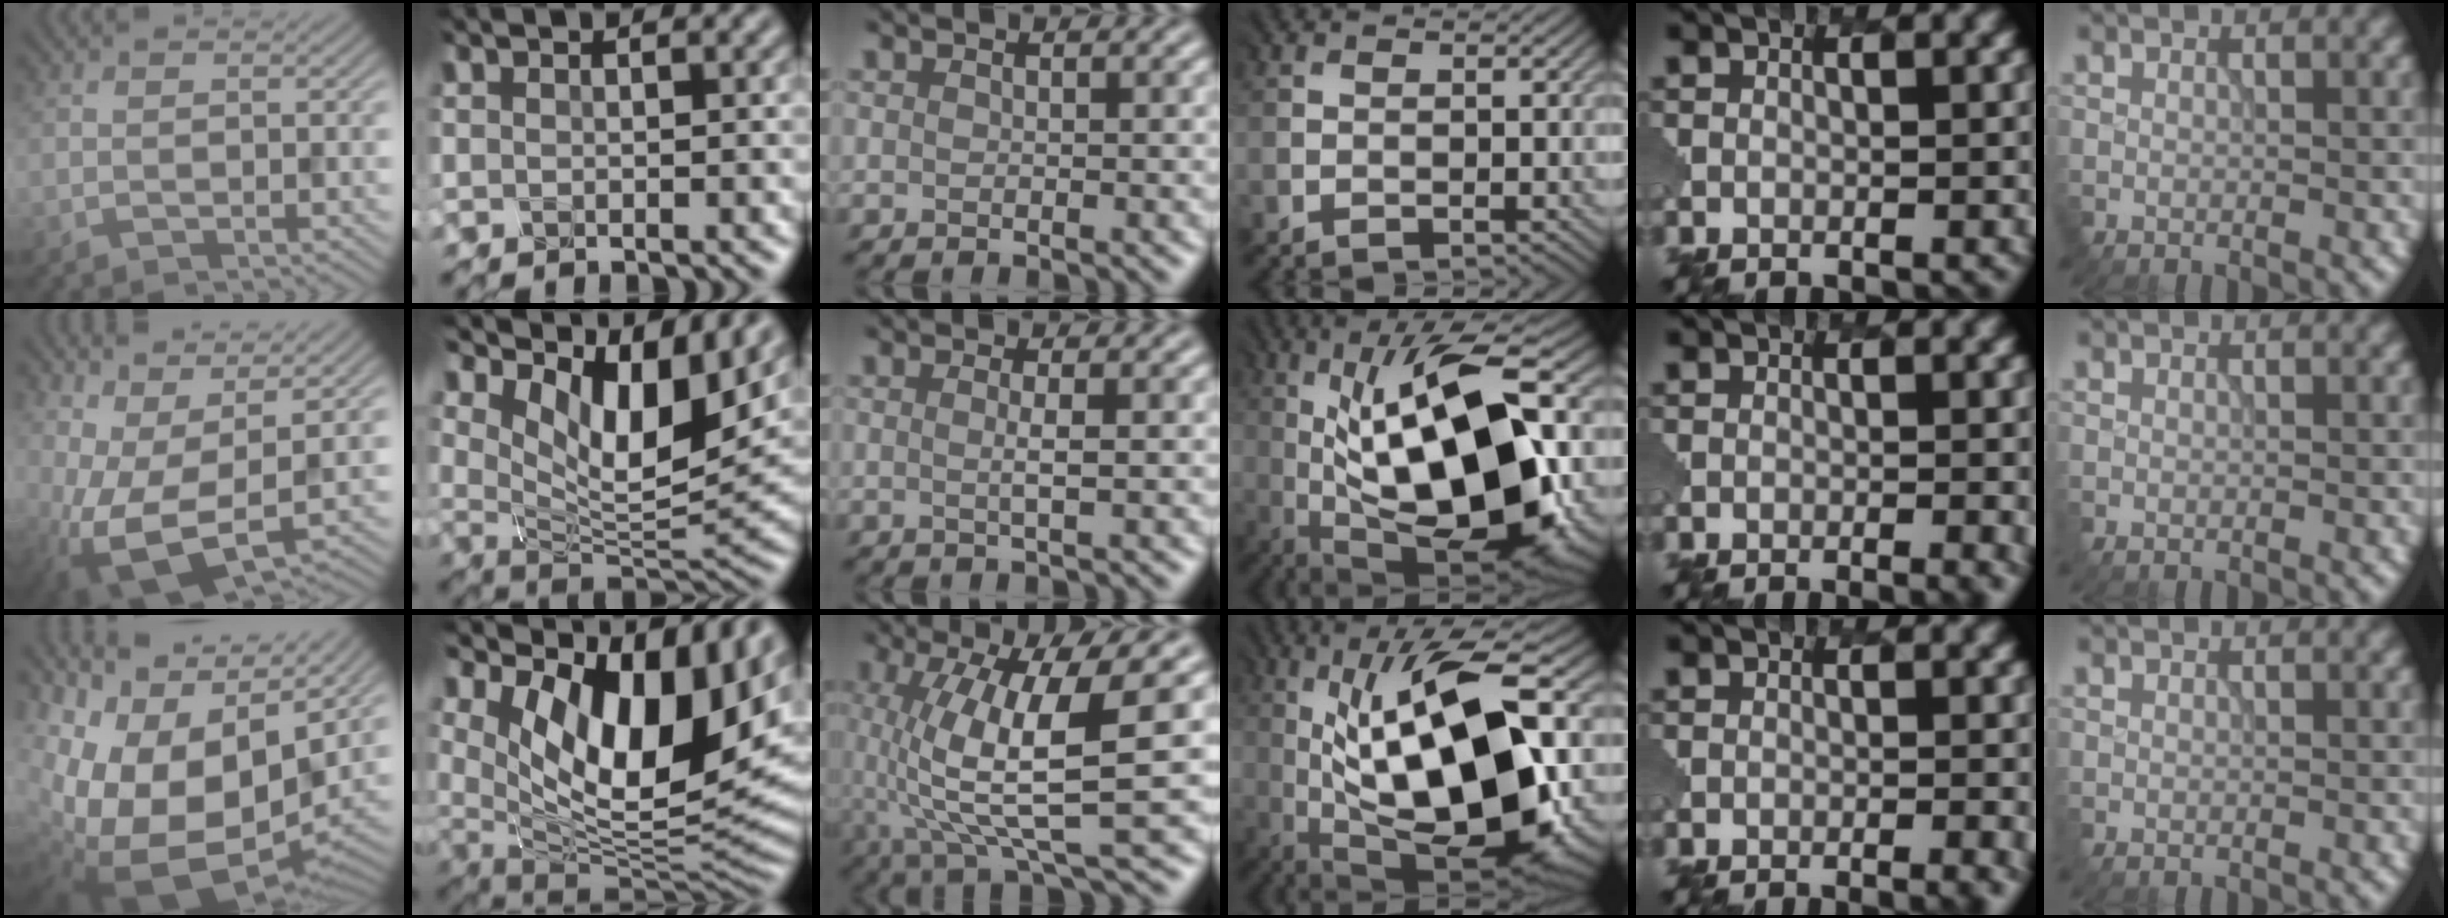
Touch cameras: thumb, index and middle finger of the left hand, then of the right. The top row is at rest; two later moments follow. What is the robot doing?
{"motion": "dispense", "object": "toothpaste"}